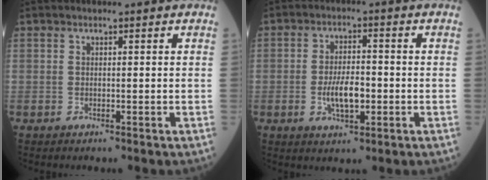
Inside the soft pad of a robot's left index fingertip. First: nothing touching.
{"total": 5.7, "force": [-1.7, 2.2, 5.0], "torque": [-0.098, -0.003, -0.028]}